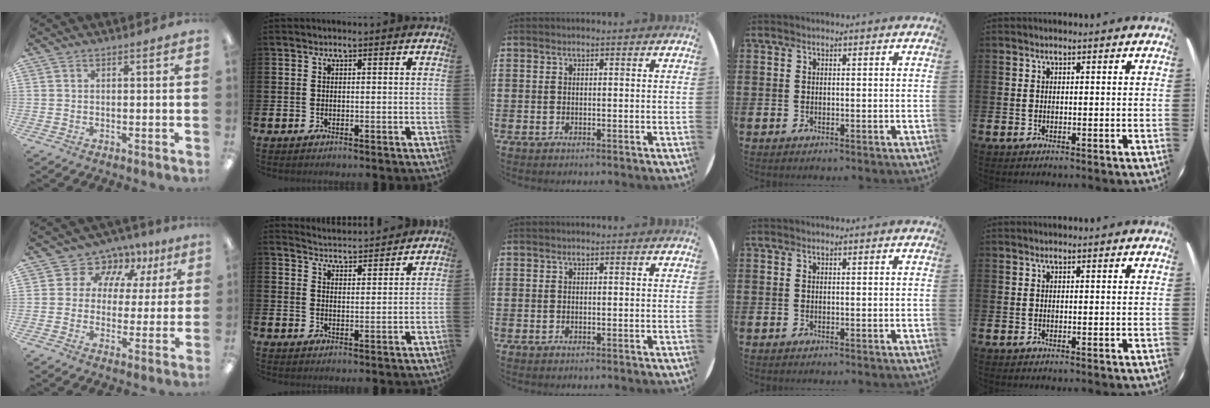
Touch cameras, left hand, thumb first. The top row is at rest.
{"thumb": {"total": 8.2, "force": [4.4, 6.7, 1.4], "torque": [-0.038, -0.035, 0.084]}, "index": {"total": 4.2, "force": [4.2, 0.1, -0.4], "torque": [-0.003, -0.034, 0.073]}}